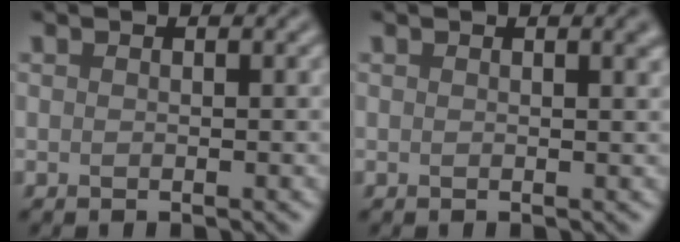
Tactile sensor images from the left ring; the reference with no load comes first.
{"total": 1.4, "force": [0.7, 0.5, 1.1], "torque": [-0.006, 0.005, 0.008]}